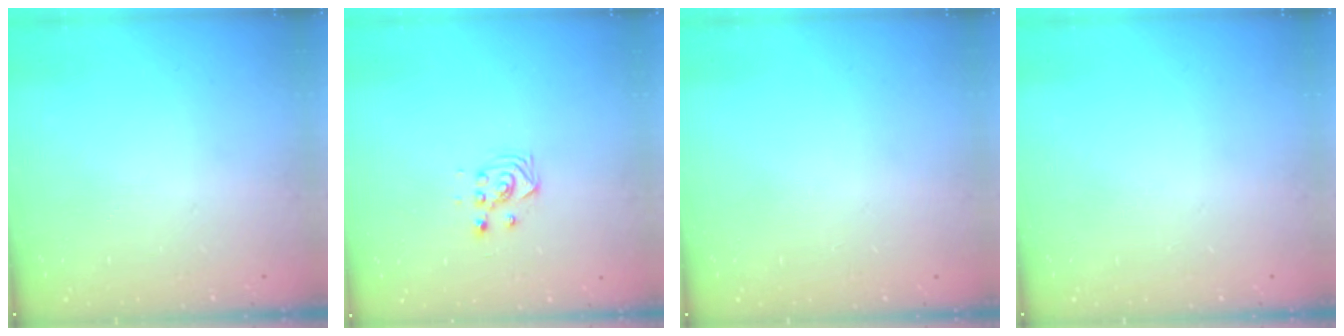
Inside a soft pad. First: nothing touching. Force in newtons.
{"total": 2.9, "press": 2.9, "slide": 0.4}
{"total": 0.0}
{"total": 0.0}